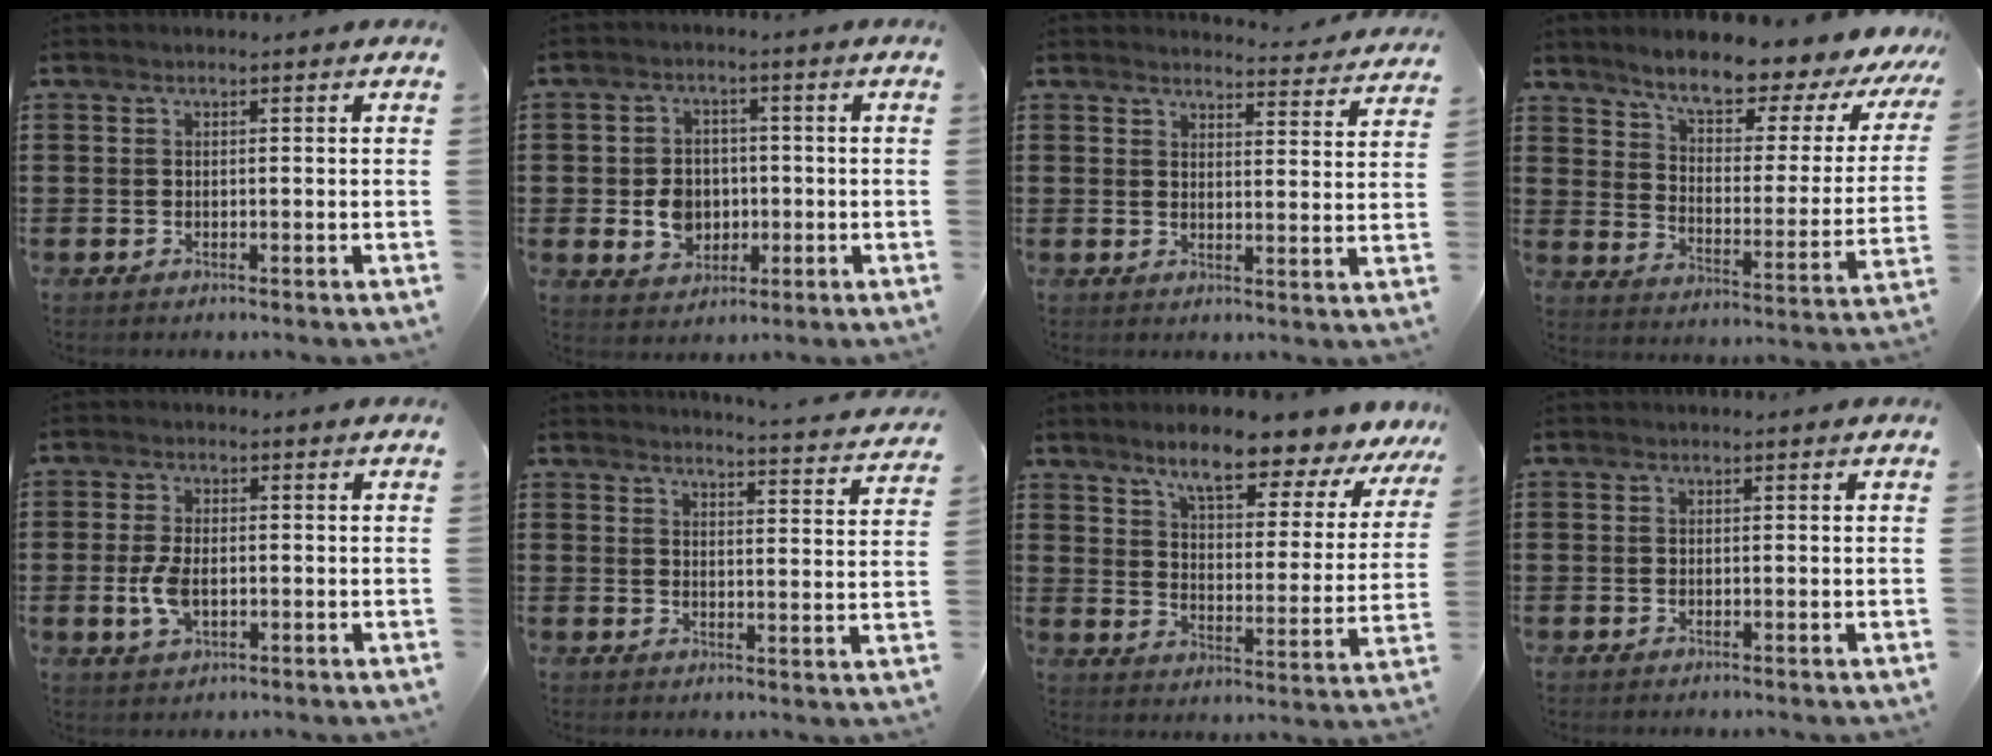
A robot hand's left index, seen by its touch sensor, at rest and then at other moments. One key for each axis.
{"total": 5.2, "fx": -0.5, "fy": 4.4, "fz": 2.7, "tx": -0.054, "ty": 0.007, "tz": -0.011}
{"total": 3.9, "fx": 3.8, "fy": -0.1, "fz": 0.5, "tx": -0.009, "ty": -0.031, "tz": 0.065}
{"total": 8.0, "fx": 6.7, "fy": 1.5, "fz": 4.1, "tx": -0.088, "ty": -0.050, "tz": 0.104}
{"total": 4.8, "fx": -0.8, "fy": 2.5, "fz": 4.1, "tx": -0.100, "ty": -0.006, "tz": -0.021}
{"total": 3.8, "fx": 3.7, "fy": -0.7, "fz": 0.4, "tx": -0.008, "ty": -0.035, "tz": 0.059}
{"total": 8.7, "fx": 7.3, "fy": 1.1, "fz": 4.5, "tx": -0.093, "ty": -0.044, "tz": 0.120}
{"total": 0.0}